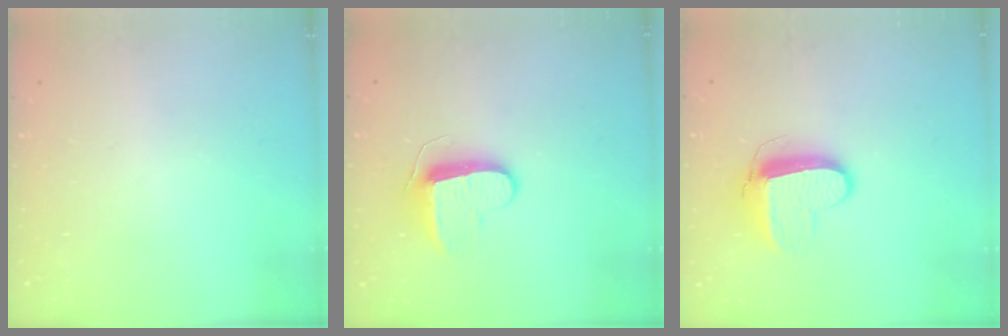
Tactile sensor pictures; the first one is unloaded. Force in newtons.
{"total": 9.5, "press": 9.5, "slide": 0.6}
{"total": 9.6, "press": 9.6, "slide": 0.9}